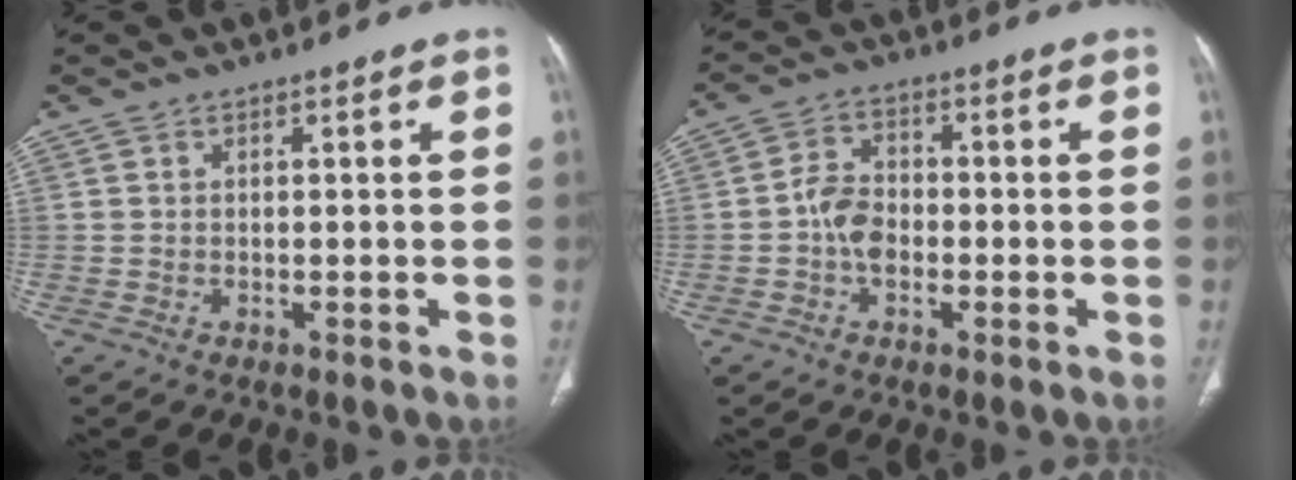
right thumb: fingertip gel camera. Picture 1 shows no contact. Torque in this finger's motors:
{"motor_torque": [2.41, 2.59, 0.09, 0.39, 0.23]}